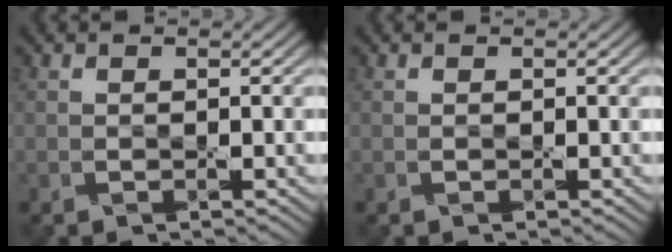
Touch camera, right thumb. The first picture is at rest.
{"total": 0.0}